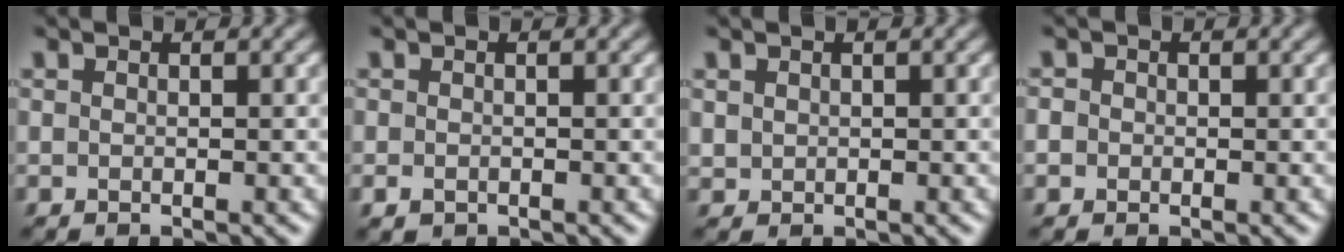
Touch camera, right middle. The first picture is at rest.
{"total": 0.9, "force": [-0.5, 0.6, 0.4], "torque": [-0.007, -0.005, -0.008]}
{"total": 0.7, "force": [0.3, 0.6, 0.1], "torque": [-0.001, -0.003, 0.011]}
{"total": 1.1, "force": [-0.1, 1.0, 0.3], "torque": [-0.004, -0.002, -0.004]}